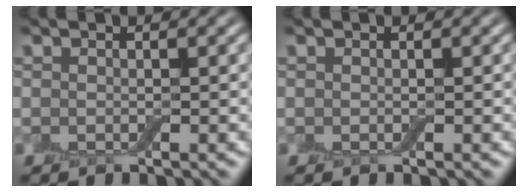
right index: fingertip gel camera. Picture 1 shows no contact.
{"total": 0.0}